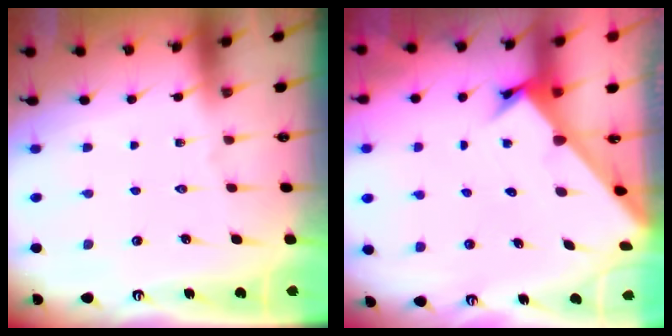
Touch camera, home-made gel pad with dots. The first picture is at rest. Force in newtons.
{"total": 2.5, "press": 2.5, "slide": 0.2}